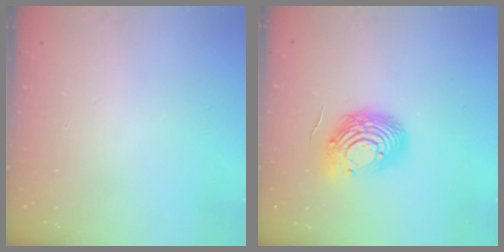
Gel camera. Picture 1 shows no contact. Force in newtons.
{"total": 13.5, "press": 13.5, "slide": 1.3}